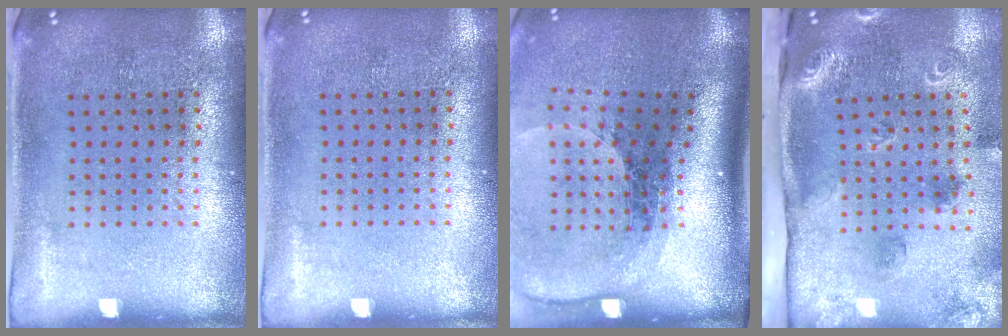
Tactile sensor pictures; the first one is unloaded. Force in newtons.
{"total": 0.0}
{"total": 2.4, "press": 1.7, "slide": 1.7}
{"total": 2.1, "press": 1.8, "slide": 1.1}